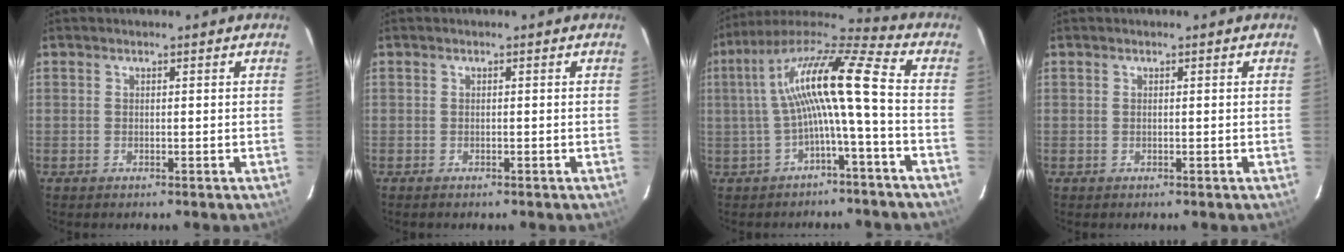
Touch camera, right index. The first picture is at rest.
{"total": 0.9, "force": [-0.8, 0.3, 0.3], "torque": [-0.008, -0.002, -0.014]}
{"total": 13.2, "force": [-1.4, 0.4, 13.1], "torque": [-0.256, 0.020, -0.027]}
{"total": 0.0}